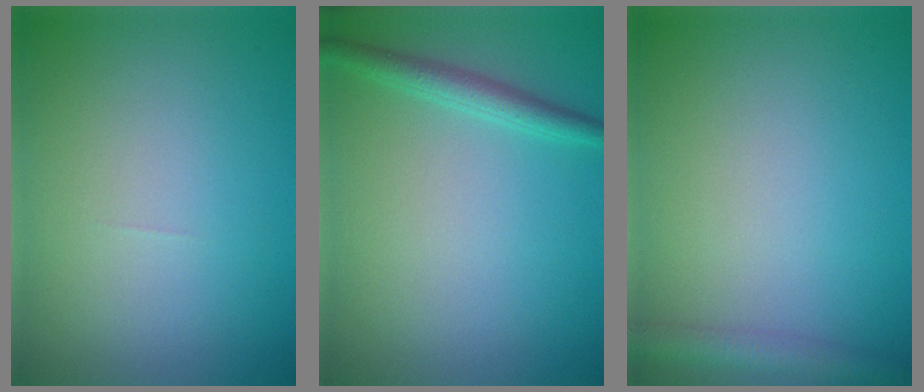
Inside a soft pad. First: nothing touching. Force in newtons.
{"total": 2.2, "press": 2.2, "slide": 0.1}
{"total": 2.5, "press": 2.5, "slide": 0.1}